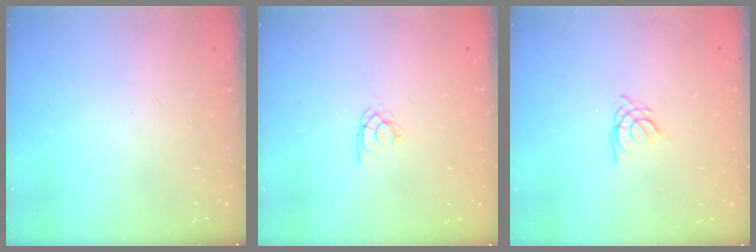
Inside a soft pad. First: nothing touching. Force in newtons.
{"total": 2.0, "press": 2.0, "slide": 0.2}
{"total": 2.4, "press": 2.4, "slide": 0.1}